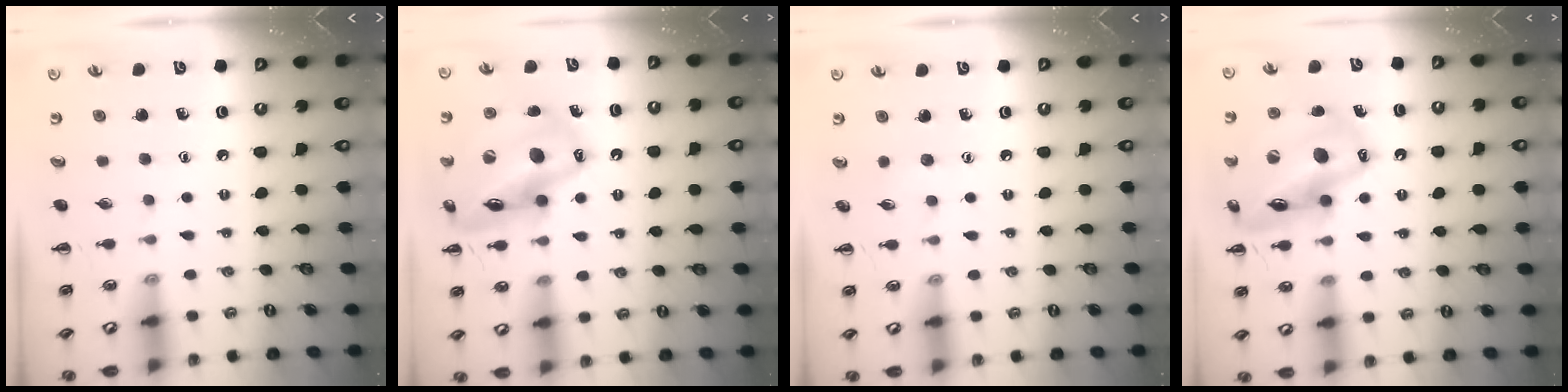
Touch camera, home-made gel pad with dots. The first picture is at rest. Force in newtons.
{"total": 19.1, "press": 18.5, "slide": 4.6}
{"total": 3.2, "press": 3.0, "slide": 0.9}
{"total": 19.1, "press": 18.5, "slide": 4.6}